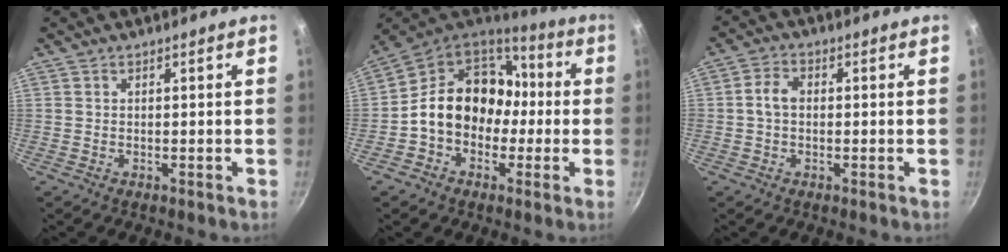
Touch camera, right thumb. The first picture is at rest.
{"total": 16.5, "force": [-1.1, 13.3, 9.6], "torque": [-0.113, 0.059, -0.029]}
{"total": 3.9, "force": [0.0, 2.6, 2.8], "torque": [-0.056, 0.015, -0.007]}